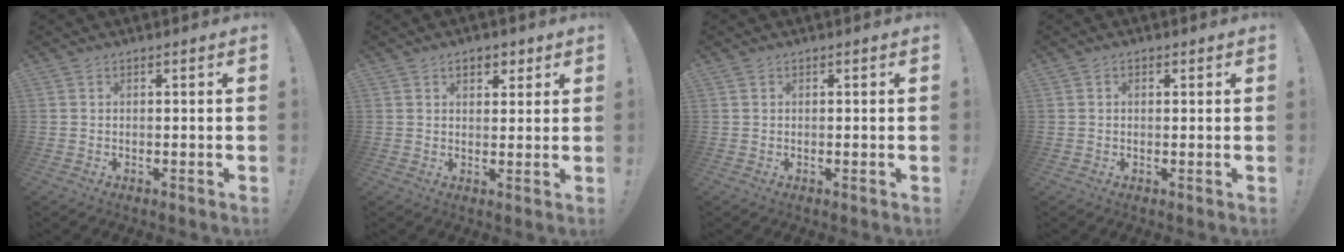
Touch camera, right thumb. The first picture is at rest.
{"total": 4.6, "force": [2.3, 3.0, 2.6], "torque": [-0.034, 0.000, 0.039]}
{"total": 0.0}
{"total": 0.9, "force": [0.2, 0.7, 0.5], "torque": [-0.006, 0.002, 0.002]}